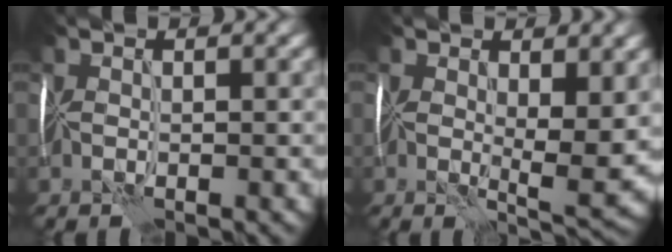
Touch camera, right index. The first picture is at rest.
{"total": 4.9, "force": [1.1, 1.8, 4.5], "torque": [-0.072, -0.009, 0.020]}